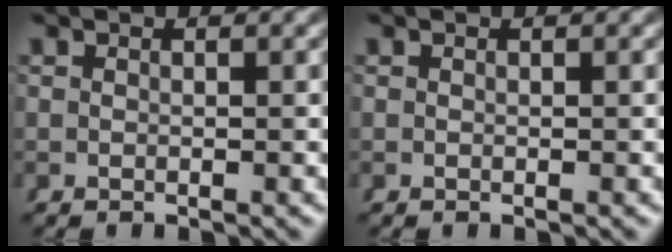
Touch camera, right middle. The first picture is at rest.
{"total": 0.0}